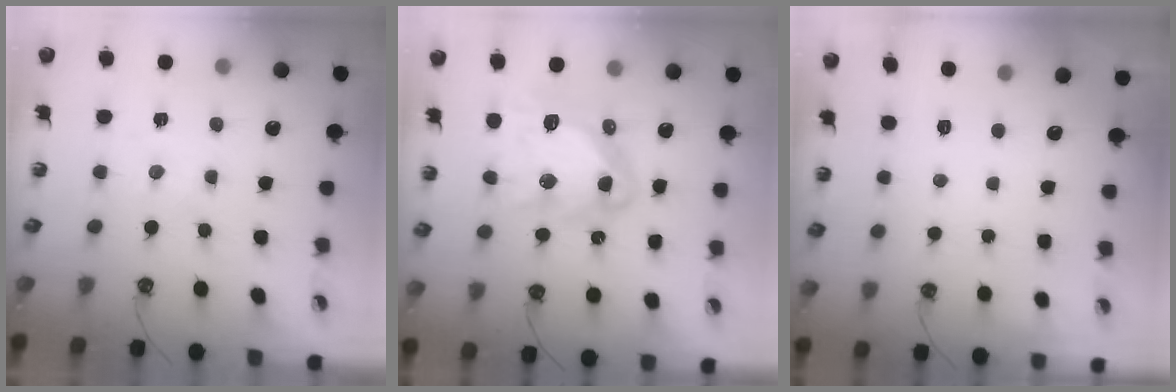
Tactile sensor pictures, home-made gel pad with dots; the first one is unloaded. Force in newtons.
{"total": 18.0, "press": 17.8, "slide": 2.2}
{"total": 0.0}